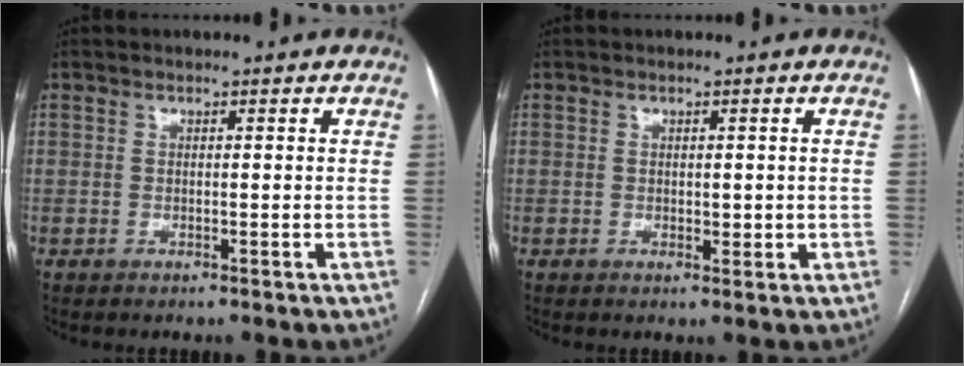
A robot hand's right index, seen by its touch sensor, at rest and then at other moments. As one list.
[{"total": 1.8, "force": [-0.1, 1.1, 1.5], "torque": [-0.019, 0.000, 0.002]}]